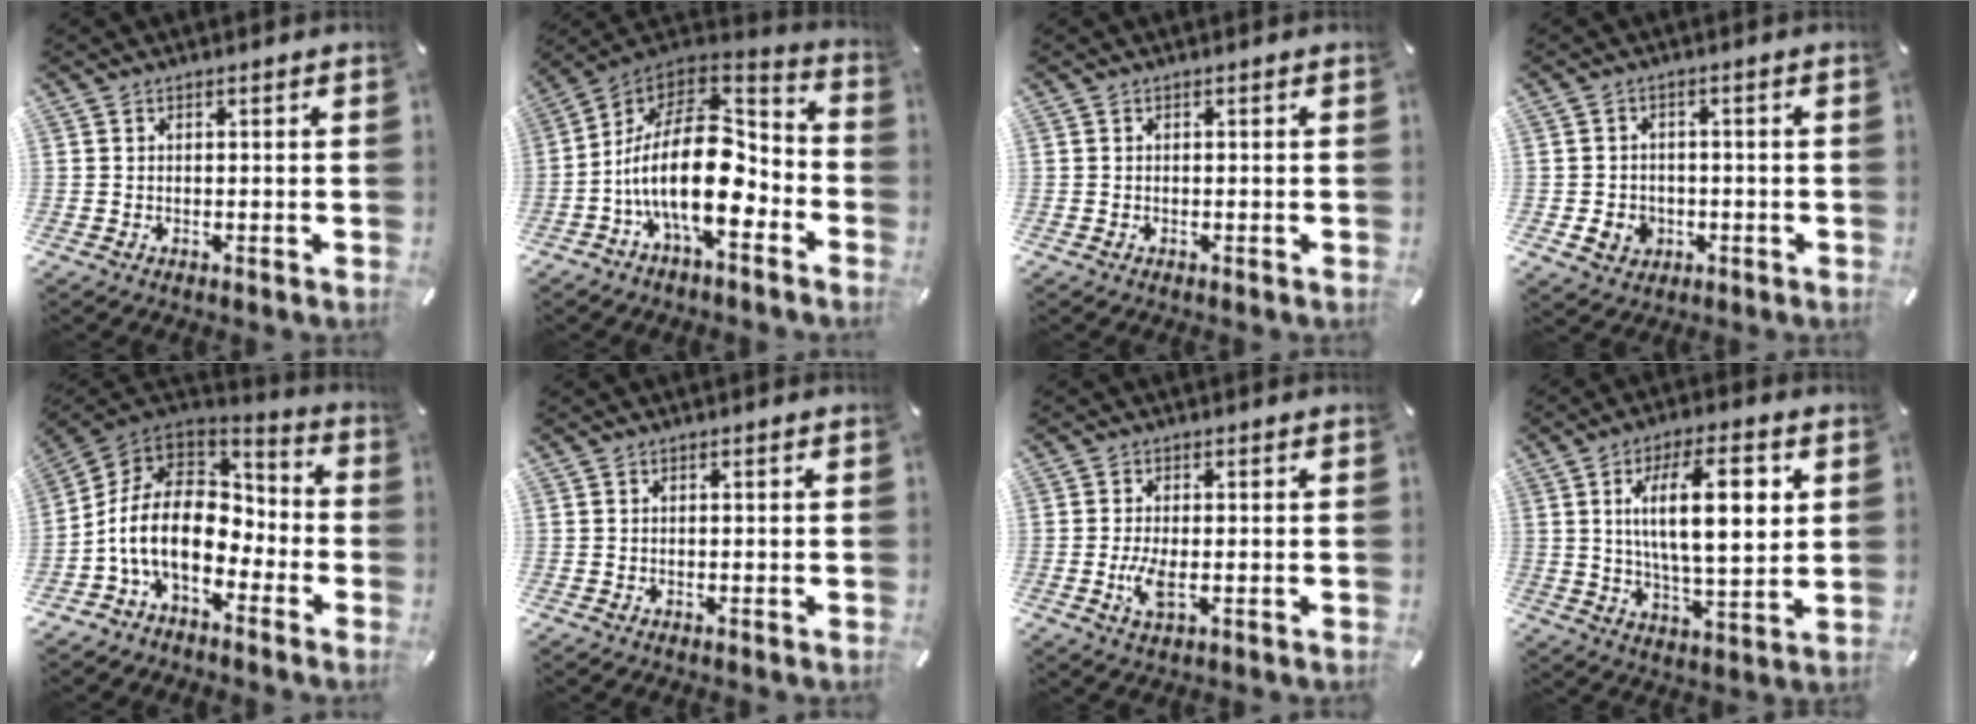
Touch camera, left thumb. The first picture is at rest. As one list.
[{"total": 21.7, "force": [-4.1, 11.9, 17.7], "torque": [-0.343, -0.003, -0.069]}, {"total": 0.0}, {"total": 4.9, "force": [-1.1, 4.6, 1.4], "torque": [-0.015, 0.003, -0.020]}, {"total": 15.8, "force": [-4.6, 11.1, 10.4], "torque": [-0.225, 0.018, -0.078]}, {"total": 0.0}, {"total": 4.8, "force": [-0.8, 1.9, 4.3], "torque": [-0.106, -0.009, -0.021]}, {"total": 16.7, "force": [4.6, 6.6, 14.7], "torque": [-0.238, 0.002, 0.070]}]